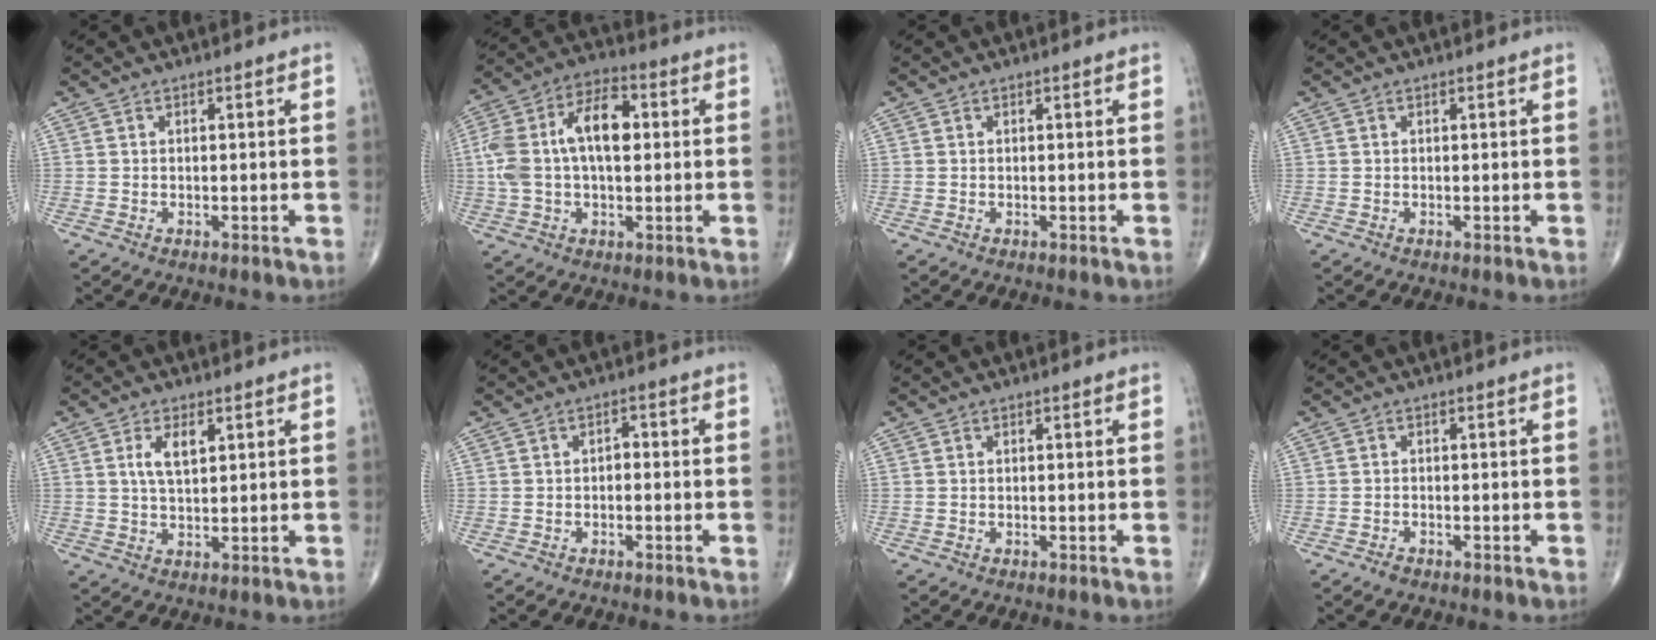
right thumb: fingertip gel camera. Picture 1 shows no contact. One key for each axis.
{"total": 15.4, "fx": 1.6, "fy": 8.5, "fz": 12.8, "tx": -0.252, "ty": 0.038, "tz": 0.024}
{"total": 0.0}
{"total": 0.0}
{"total": 5.0, "fx": 1.8, "fy": 2.3, "fz": 4.0, "tx": -0.071, "ty": -0.006, "tz": 0.036}
{"total": 1.7, "fx": -0.3, "fy": 1.1, "fz": 1.3, "tx": -0.009, "ty": 0.011, "tz": -0.012}
{"total": 0.0}
{"total": 1.1, "fx": -0.8, "fy": 0.6, "fz": 0.5, "tx": -0.011, "ty": 0.001, "tz": -0.015}